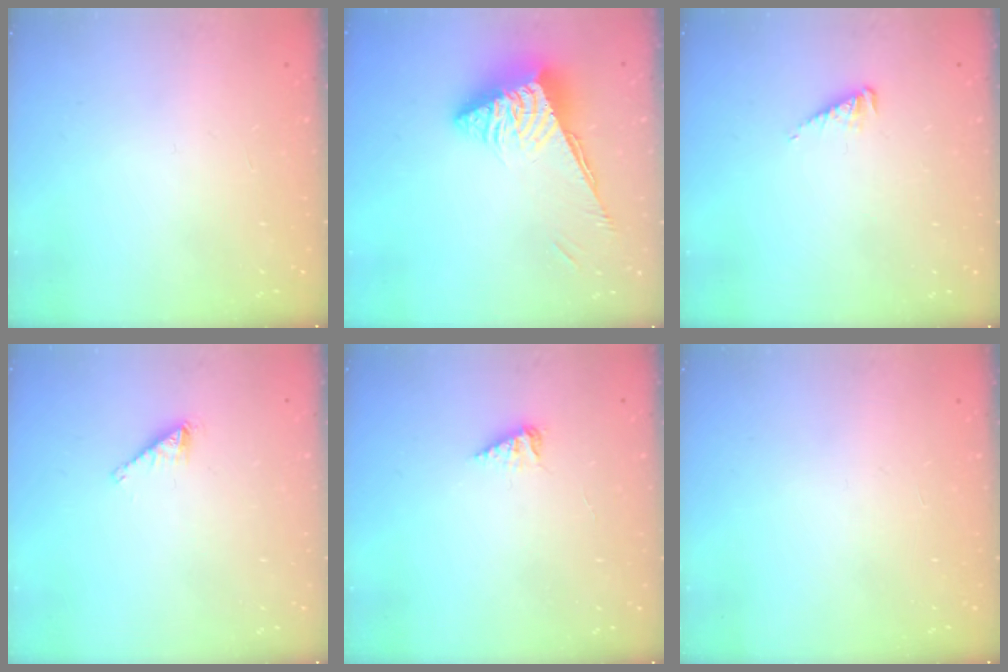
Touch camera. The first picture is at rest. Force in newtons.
{"total": 8.0, "press": 8.0, "slide": 0.6}
{"total": 3.2, "press": 3.1, "slide": 0.3}
{"total": 1.7, "press": 1.7, "slide": 0.2}
{"total": 3.7, "press": 3.7, "slide": 0.3}
{"total": 0.0}